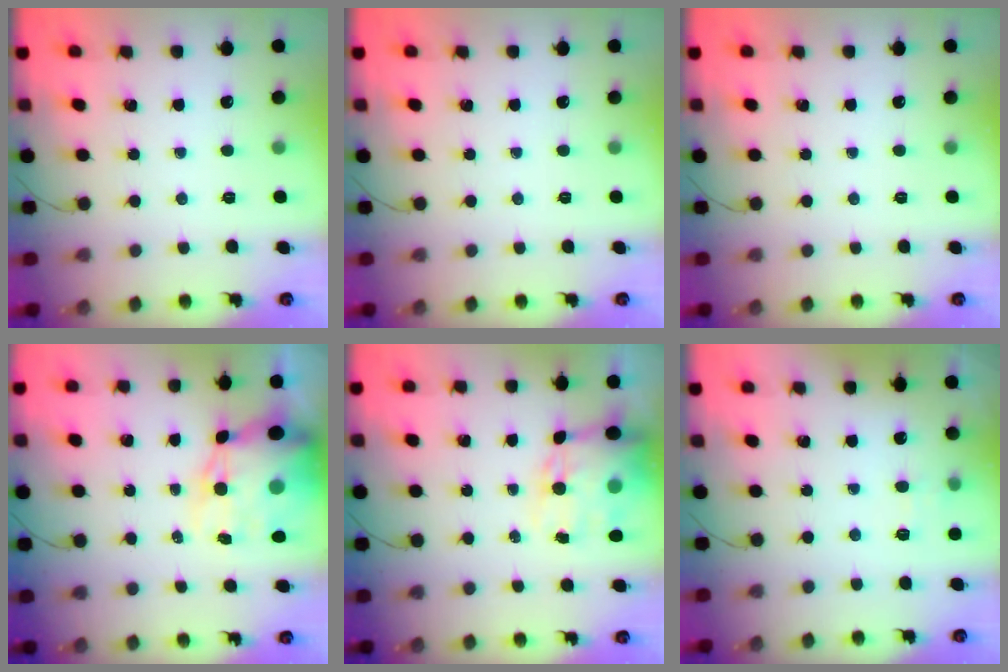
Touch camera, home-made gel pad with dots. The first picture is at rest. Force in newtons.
{"total": 0.0}
{"total": 0.0}
{"total": 16.4, "press": 15.9, "slide": 3.9}
{"total": 14.2, "press": 13.8, "slide": 3.4}
{"total": 7.2, "press": 7.0, "slide": 1.8}